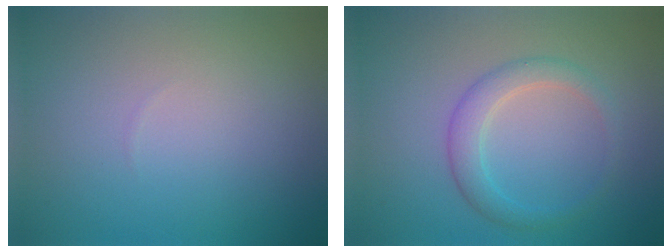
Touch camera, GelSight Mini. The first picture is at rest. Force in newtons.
{"total": 2.6, "press": 2.6, "slide": 0.1}